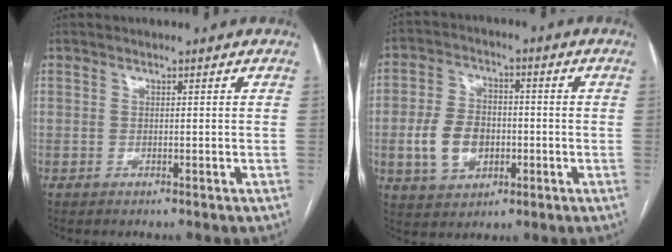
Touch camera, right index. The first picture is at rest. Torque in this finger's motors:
{"motor_torque": [1.11, -0.20, 0.23, 0.05]}